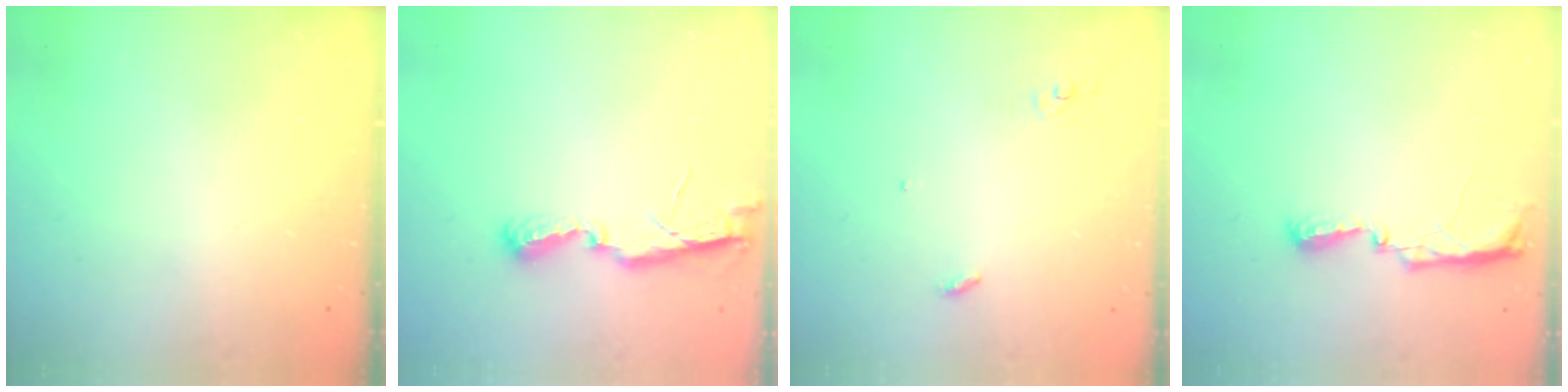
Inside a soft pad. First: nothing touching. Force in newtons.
{"total": 6.5, "press": 6.5, "slide": 0.5}
{"total": 3.0, "press": 2.9, "slide": 0.2}
{"total": 6.4, "press": 6.3, "slide": 0.8}